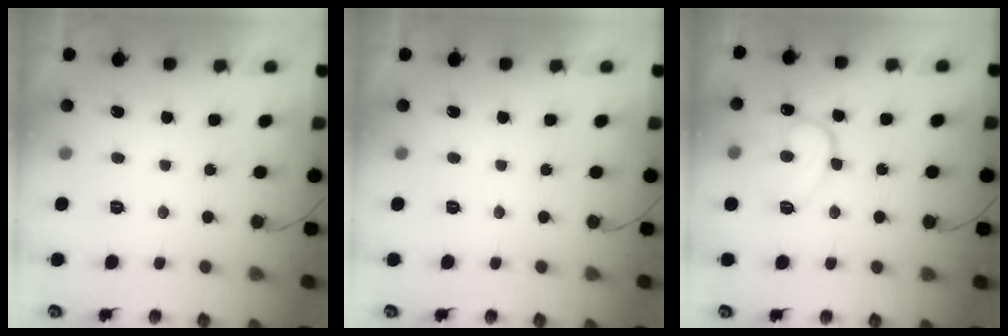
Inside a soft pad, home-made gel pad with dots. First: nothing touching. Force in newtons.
{"total": 0.0}
{"total": 11.6, "press": 11.5, "slide": 1.1}